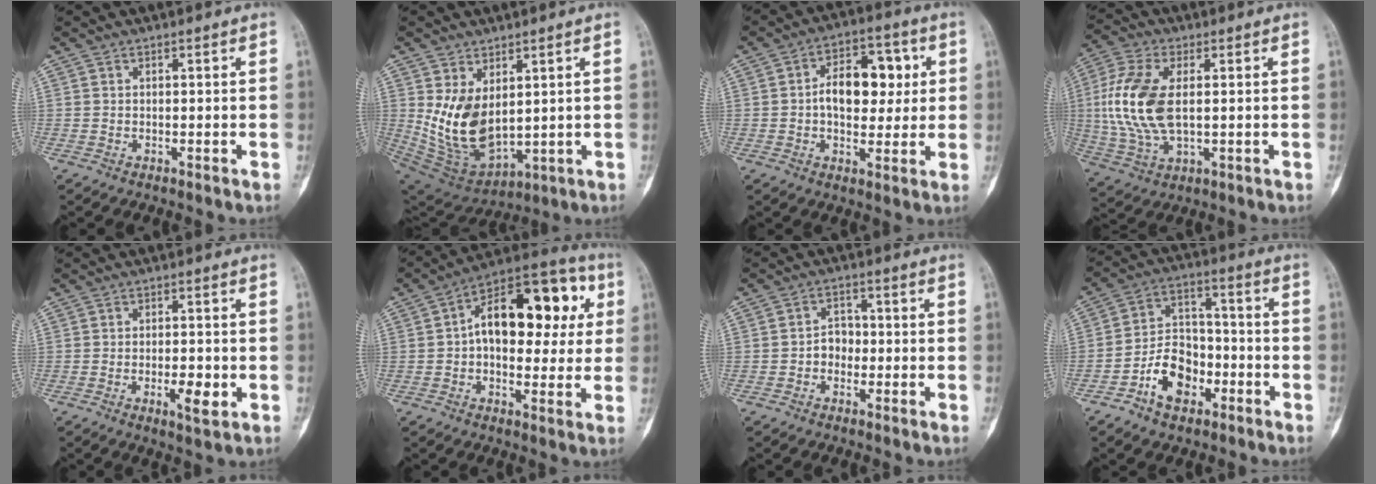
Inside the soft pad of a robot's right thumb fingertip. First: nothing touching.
{"total": 13.0, "force": [2.7, 7.9, 9.9], "torque": [-0.163, -0.027, 0.081]}
{"total": 12.2, "force": [1.5, 7.6, 9.4], "torque": [-0.104, 0.015, 0.018]}
{"total": 14.4, "force": [1.2, 7.6, 12.2], "torque": [-0.272, 0.000, 0.026]}
{"total": 5.1, "force": [-1.4, 1.9, 4.5], "torque": [-0.068, -0.002, -0.019]}
{"total": 20.1, "force": [3.3, 11.3, 16.3], "torque": [-0.201, 0.034, 0.038]}
{"total": 3.7, "force": [-0.9, 3.1, 1.9], "torque": [-0.006, 0.018, -0.025]}
{"total": 11.0, "force": [-5.1, 7.4, 6.3], "torque": [-0.083, 0.047, -0.092]}